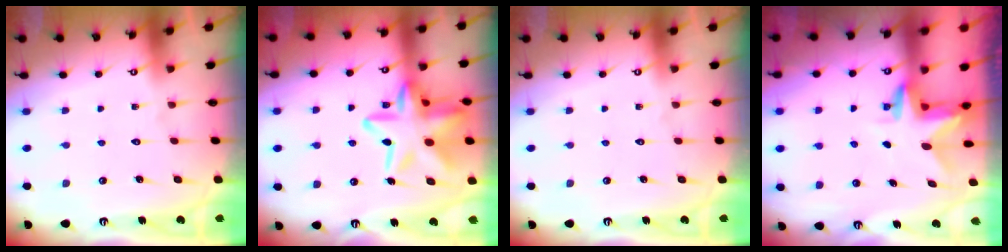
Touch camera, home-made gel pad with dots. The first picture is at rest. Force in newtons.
{"total": 20.7, "press": 20.6, "slide": 1.9}
{"total": 0.0}
{"total": 3.1, "press": 3.1, "slide": 0.2}